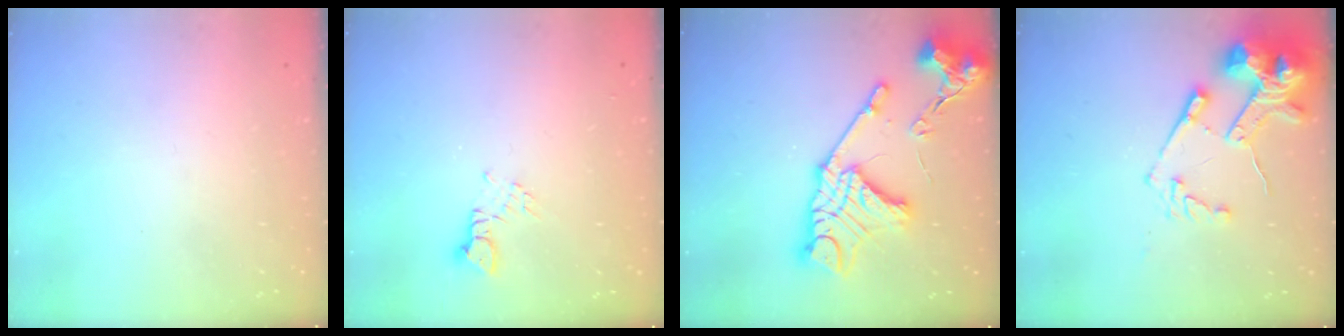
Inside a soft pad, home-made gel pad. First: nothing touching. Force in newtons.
{"total": 2.6, "press": 2.5, "slide": 0.4}
{"total": 20.6, "press": 20.5, "slide": 2.0}
{"total": 17.2, "press": 17.0, "slide": 2.3}